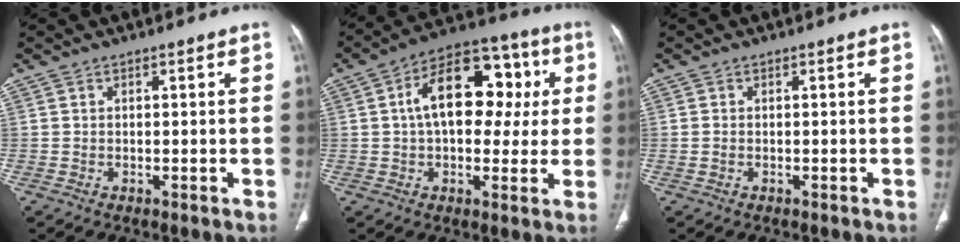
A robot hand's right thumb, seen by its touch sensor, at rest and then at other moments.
{"total": 17.3, "force": [3.0, 10.7, 13.3], "torque": [-0.163, 0.036, 0.037]}
{"total": 0.6, "force": [-0.1, 0.3, 0.4], "torque": [-0.016, 0.001, -0.001]}